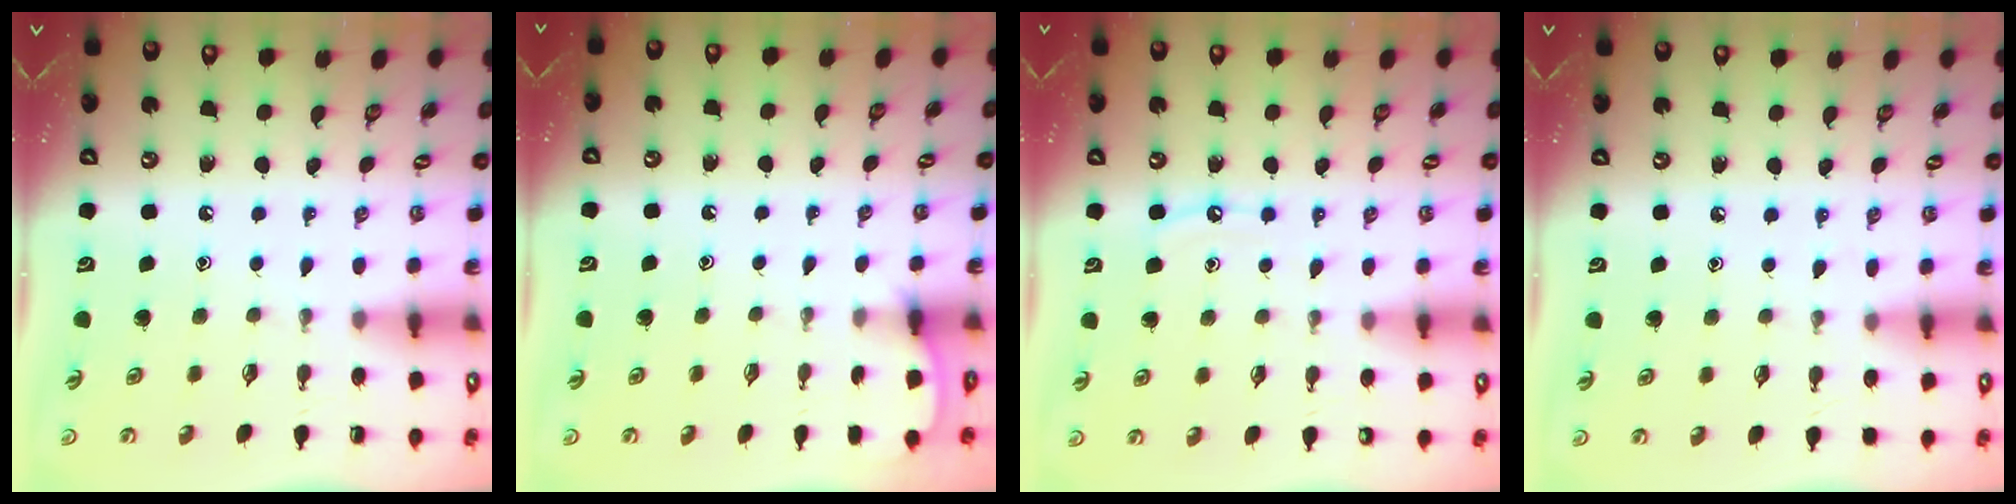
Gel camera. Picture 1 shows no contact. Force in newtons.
{"total": 2.1, "press": 2.1, "slide": 0.3}
{"total": 7.3, "press": 7.2, "slide": 0.7}
{"total": 4.6, "press": 4.5, "slide": 0.7}